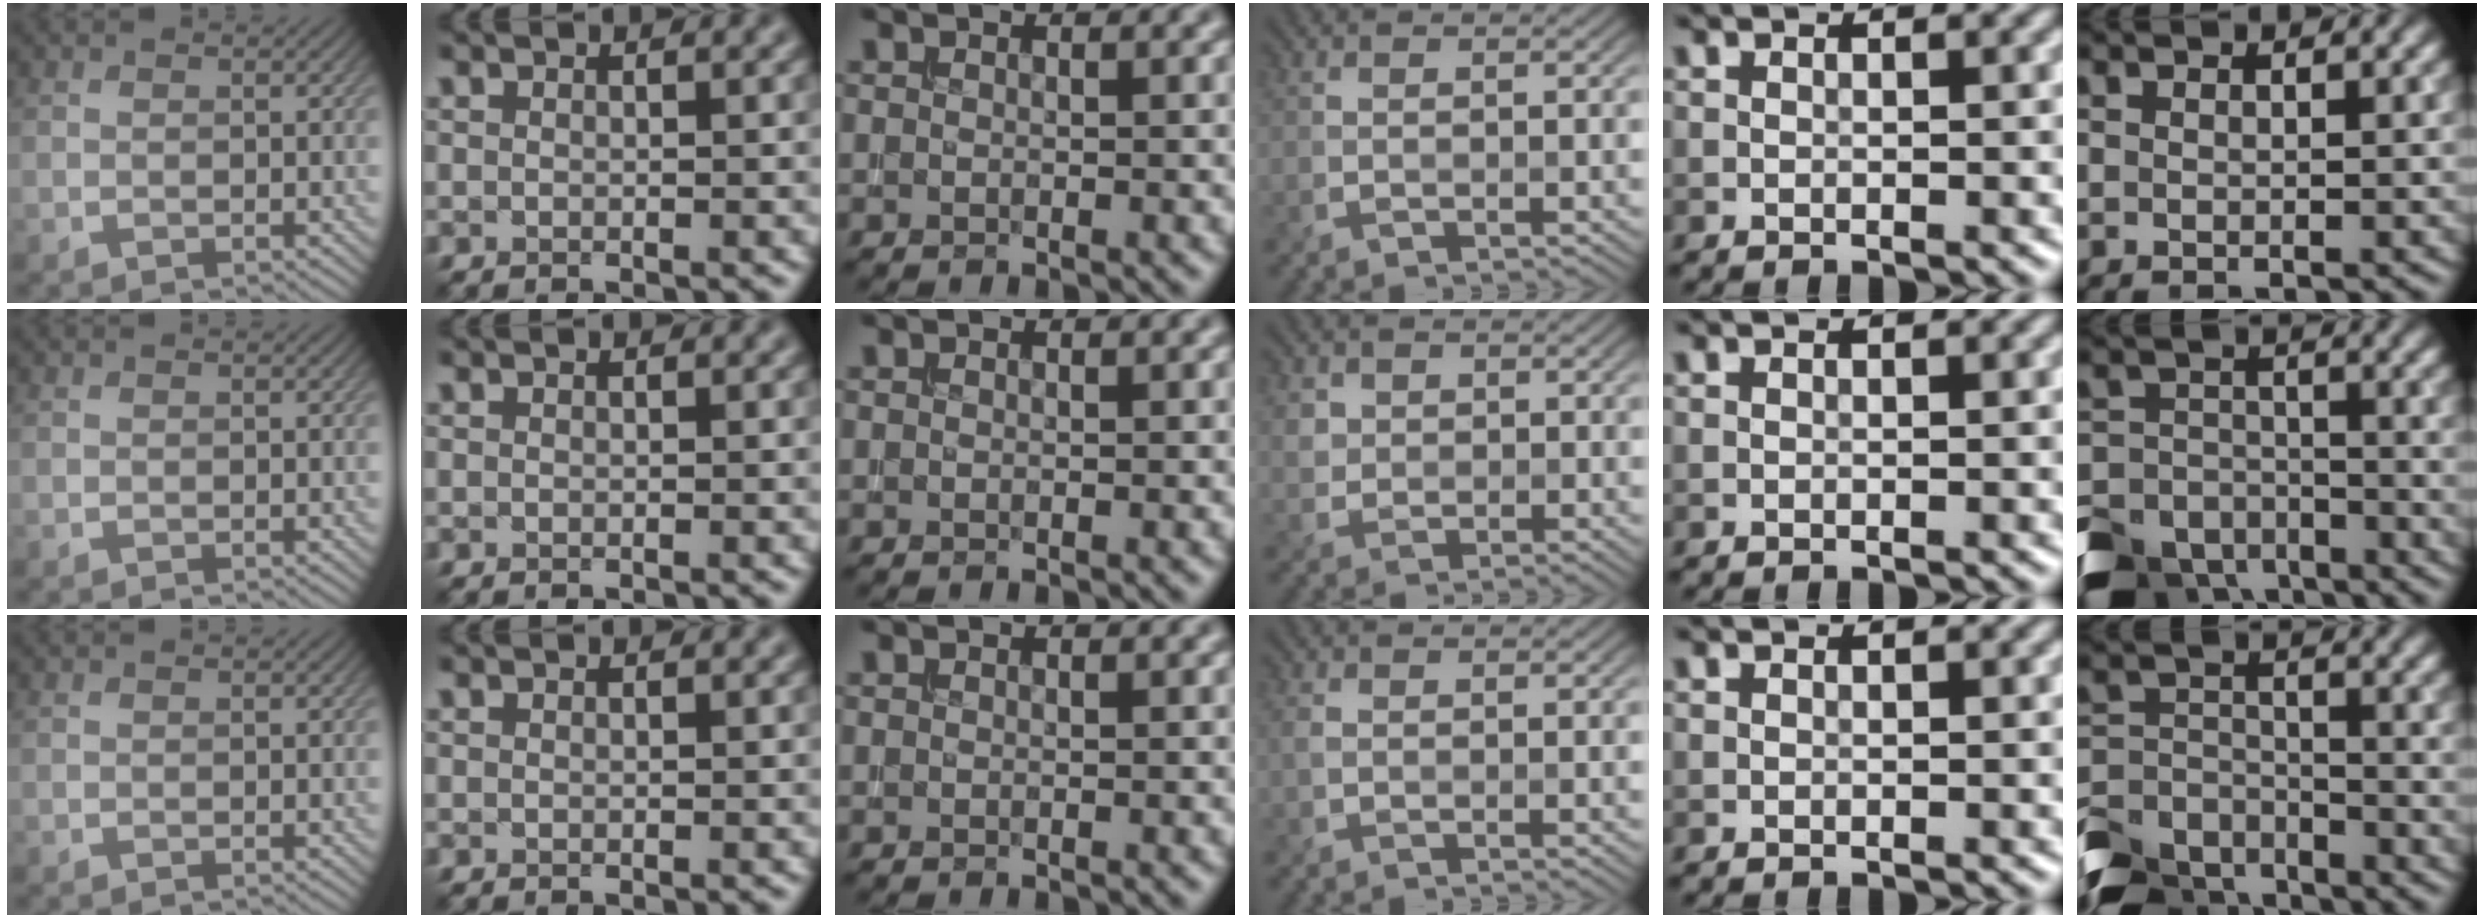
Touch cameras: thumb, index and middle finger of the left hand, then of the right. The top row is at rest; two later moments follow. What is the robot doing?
{"motion": "extract", "object": "bucket"}